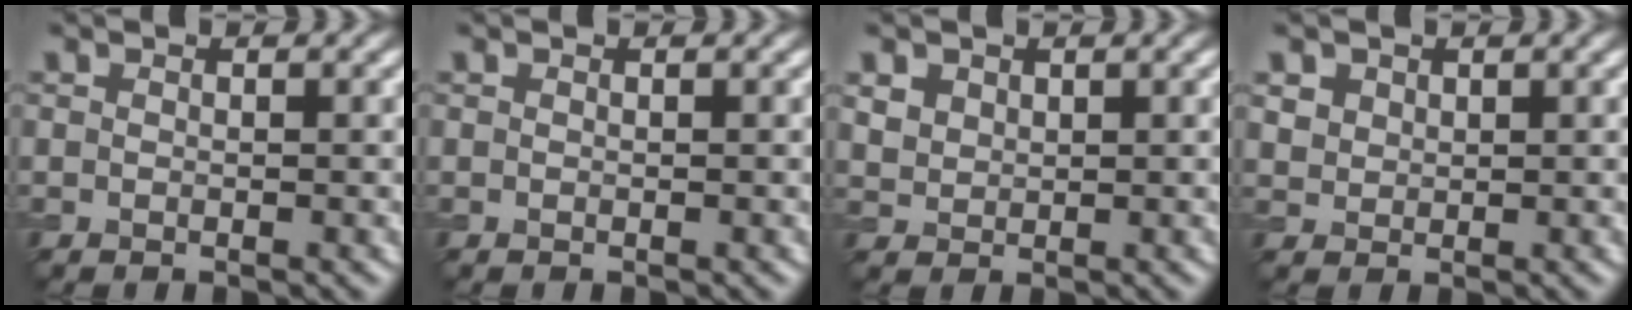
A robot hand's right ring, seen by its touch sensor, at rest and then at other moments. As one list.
[{"total": 0.0}, {"total": 2.0, "force": [1.1, 1.5, 0.6], "torque": [-0.018, -0.007, 0.030]}, {"total": 1.9, "force": [1.0, 1.4, 0.5], "torque": [-0.015, -0.006, 0.030]}]